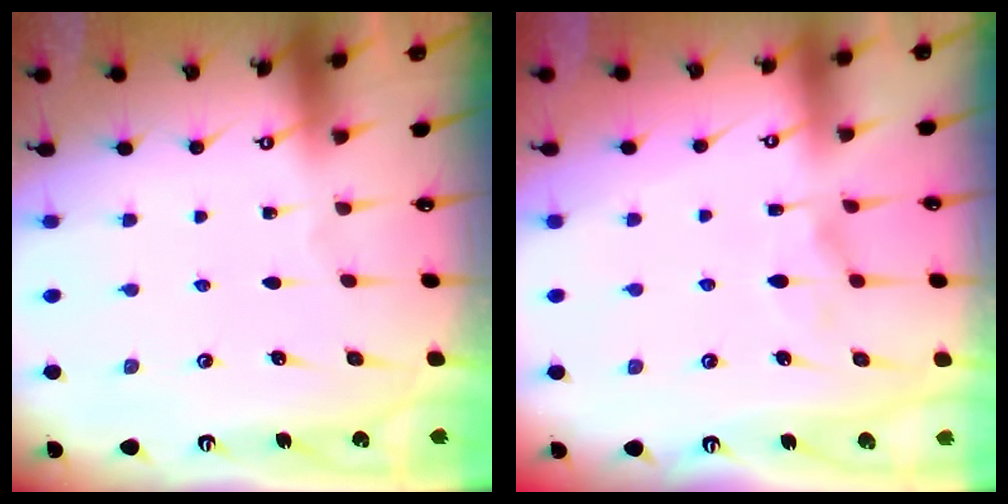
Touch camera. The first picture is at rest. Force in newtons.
{"total": 2.3, "press": 2.1, "slide": 0.9}